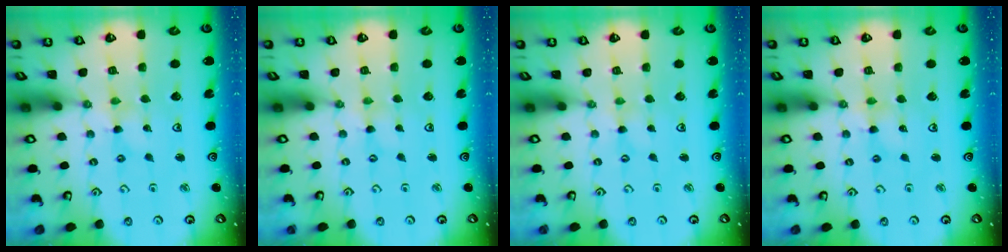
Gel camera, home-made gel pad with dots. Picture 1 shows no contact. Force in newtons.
{"total": 0.0}
{"total": 0.0}
{"total": 3.1, "press": 3.1, "slide": 0.2}